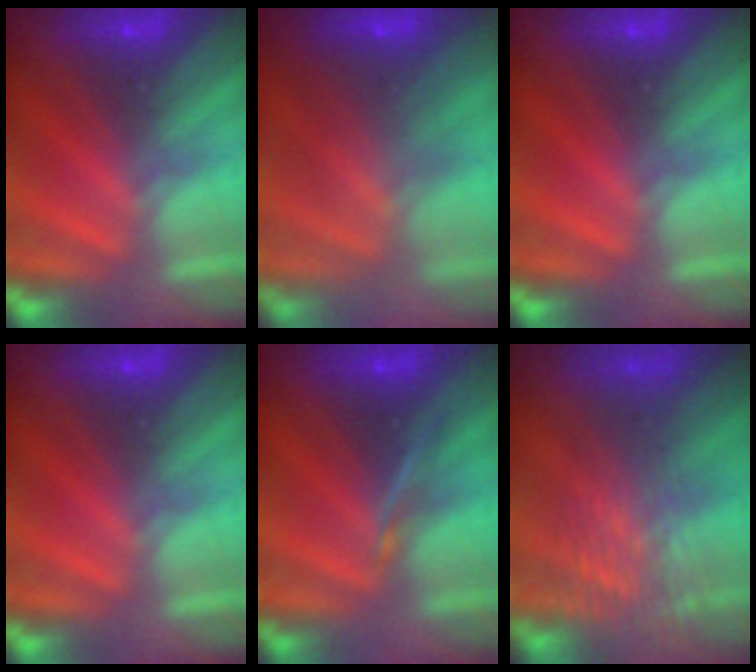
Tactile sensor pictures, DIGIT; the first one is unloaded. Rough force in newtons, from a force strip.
{"total": 5.6}
{"total": 0.0}
{"total": 0.0}
{"total": 2.1}
{"total": 3.4}